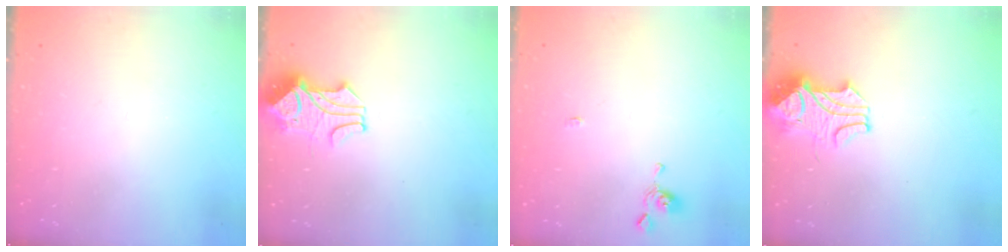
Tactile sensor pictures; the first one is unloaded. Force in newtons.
{"total": 1.6, "press": 1.2, "slide": 1.0}
{"total": 1.3, "press": 1.2, "slide": 0.4}
{"total": 2.4, "press": 2.2, "slide": 1.0}